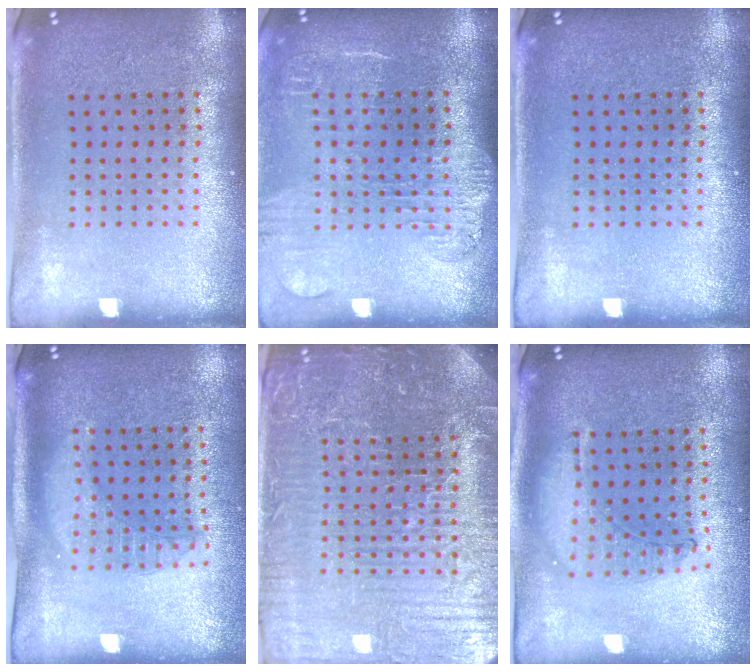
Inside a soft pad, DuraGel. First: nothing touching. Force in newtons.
{"total": 1.8, "press": 1.5, "slide": 1.0}
{"total": 0.0}
{"total": 1.7, "press": 1.5, "slide": 0.9}
{"total": 5.9, "press": 5.4, "slide": 2.4}
{"total": 1.1, "press": 1.0, "slide": 0.2}